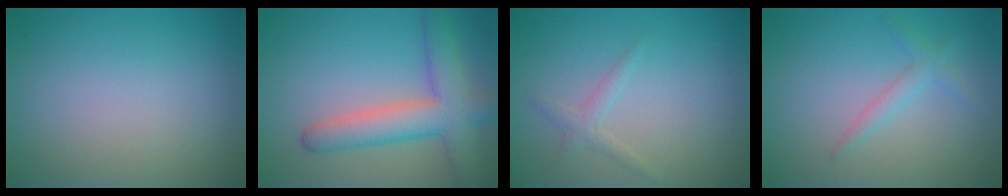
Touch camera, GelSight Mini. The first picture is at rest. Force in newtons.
{"total": 6.0, "press": 6.0, "slide": 0.4}
{"total": 1.3, "press": 1.3, "slide": 0.0}
{"total": 1.5, "press": 1.5, "slide": 0.1}